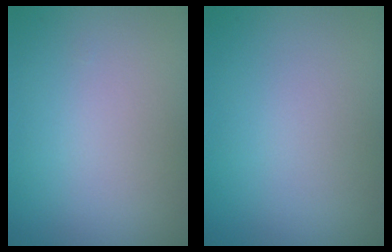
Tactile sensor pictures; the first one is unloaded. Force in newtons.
{"total": 0.0}